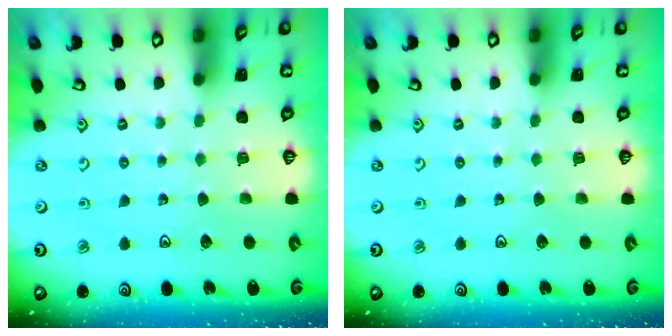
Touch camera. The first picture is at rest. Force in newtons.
{"total": 0.0}